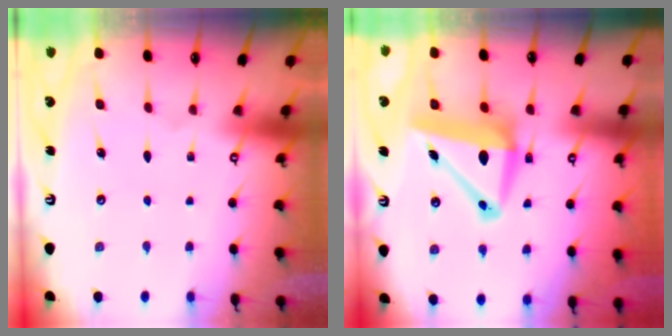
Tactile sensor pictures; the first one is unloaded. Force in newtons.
{"total": 10.7, "press": 10.4, "slide": 2.4}